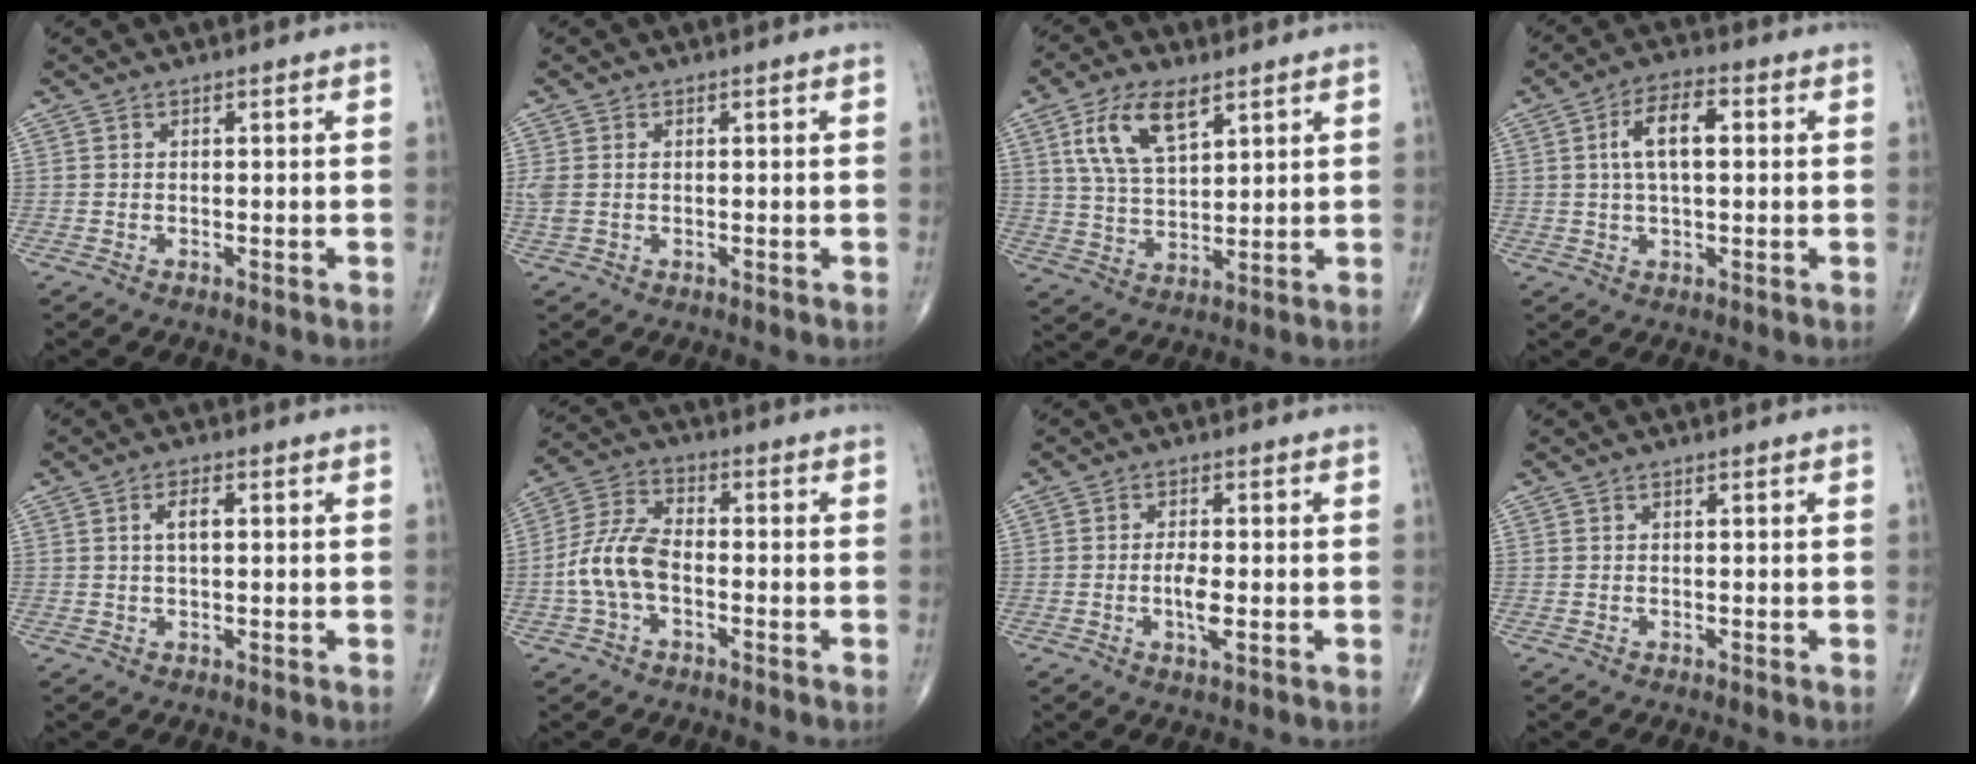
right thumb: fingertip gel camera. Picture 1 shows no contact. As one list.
[{"total": 2.7, "force": [0.2, 1.8, 2.1], "torque": [-0.070, 0.012, 0.008]}, {"total": 11.3, "force": [5.5, 5.4, 8.2], "torque": [-0.147, -0.018, 0.110]}, {"total": 8.2, "force": [1.4, 3.8, 7.1], "torque": [-0.124, 0.014, 0.021]}, {"total": 3.1, "force": [0.6, 1.4, 2.8], "torque": [-0.049, 0.005, 0.009]}, {"total": 9.3, "force": [-2.2, 5.2, 7.3], "torque": [-0.156, 0.030, -0.050]}, {"total": 4.2, "force": [-0.8, 1.4, 3.8], "torque": [-0.069, -0.003, -0.018]}, {"total": 0.0}]